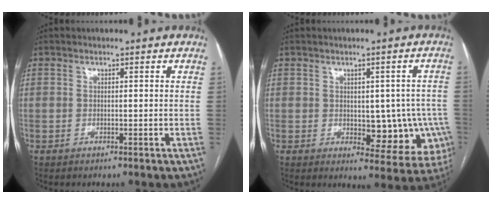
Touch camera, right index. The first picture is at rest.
{"total": 10.2, "force": [-1.5, 5.2, 8.6], "torque": [-0.081, 0.014, -0.002]}